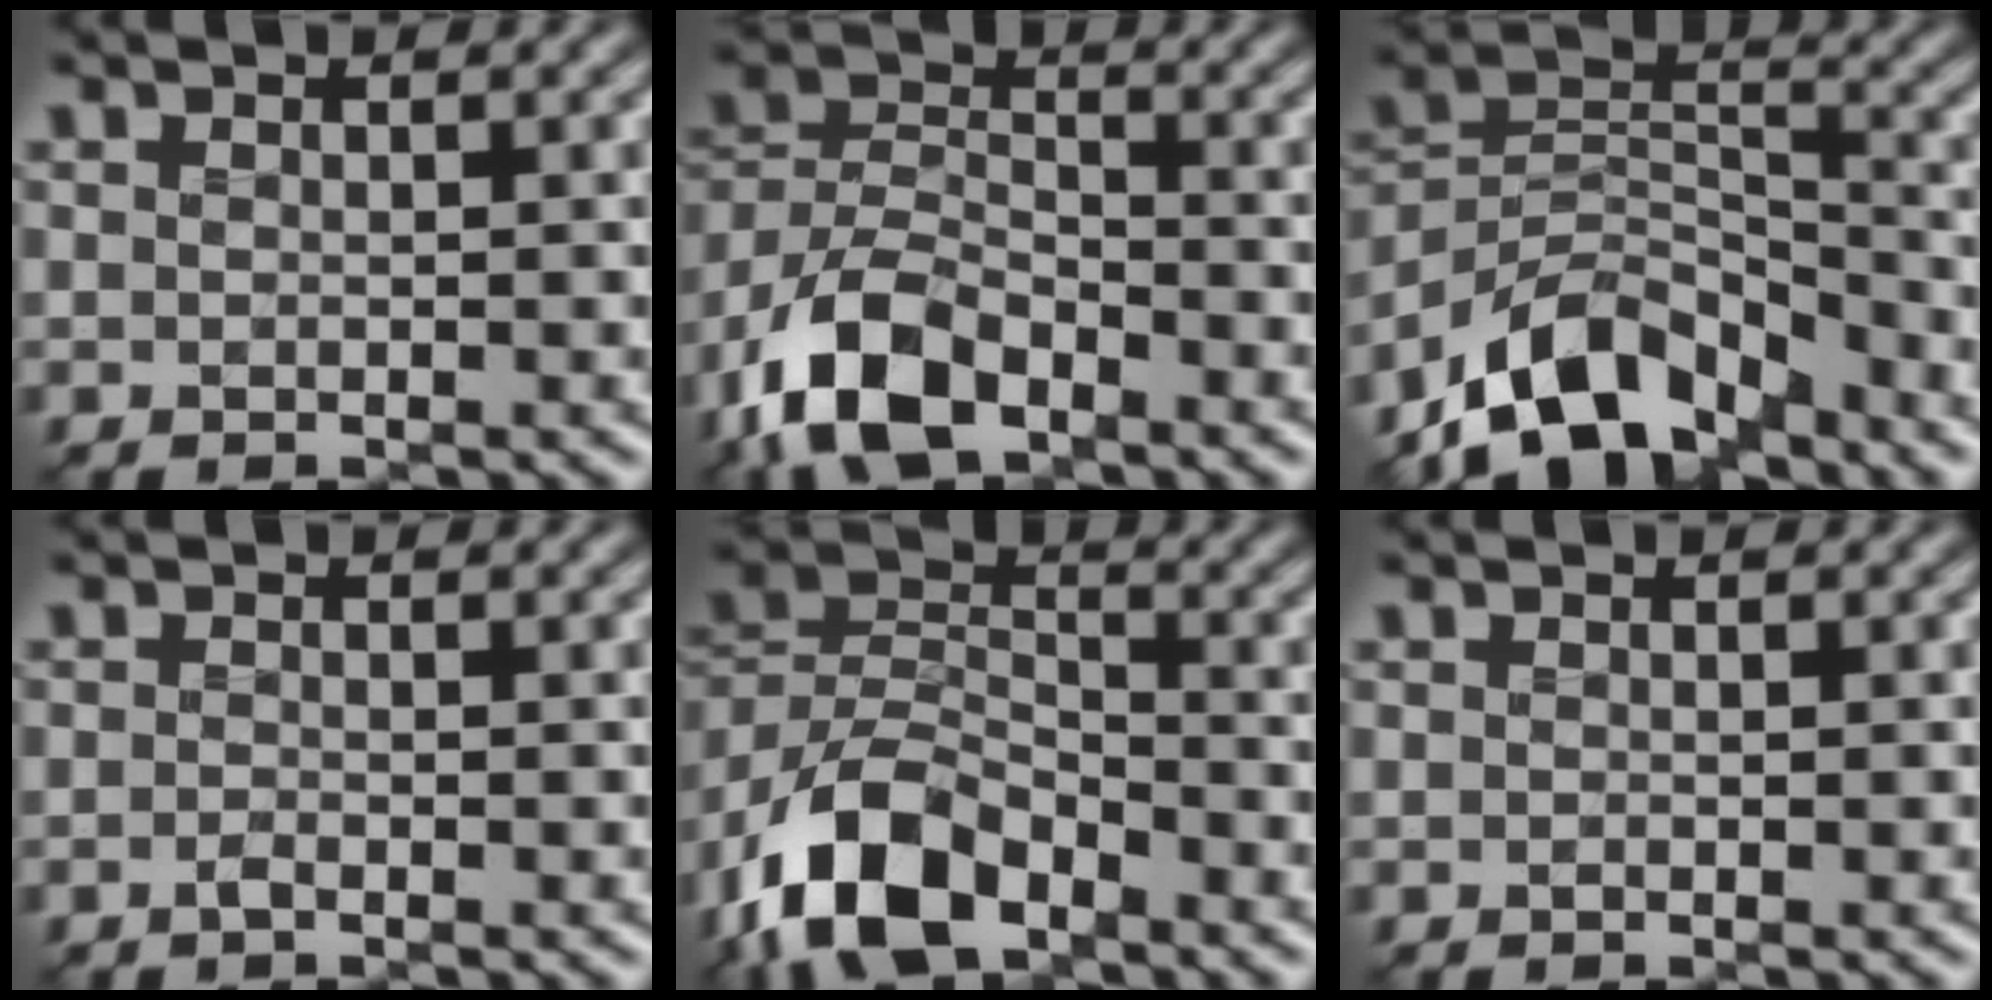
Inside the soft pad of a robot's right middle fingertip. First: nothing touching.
{"total": 8.5, "force": [-6.4, 3.7, 4.3], "torque": [-0.102, 0.005, -0.117]}
{"total": 8.8, "force": [-7.6, 3.3, 3.1], "torque": [-0.054, 0.004, -0.136]}
{"total": 1.4, "force": [-1.3, -0.5, -0.3], "torque": [-0.007, 0.002, -0.010]}
{"total": 9.5, "force": [-7.1, 4.2, 4.7], "torque": [-0.108, 0.004, -0.132]}
{"total": 0.8, "force": [-0.5, -0.5, -0.5], "torque": [-0.003, 0.002, 0.000]}